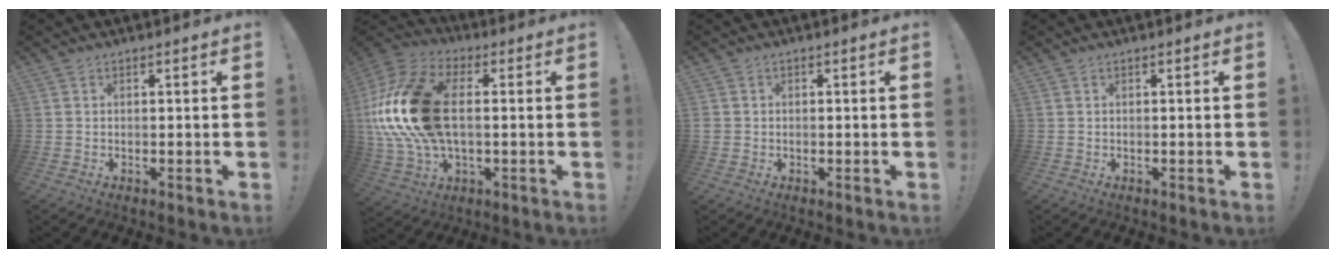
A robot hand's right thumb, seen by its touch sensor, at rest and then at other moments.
{"total": 23.0, "force": [1.4, 13.8, 18.3], "torque": [-0.349, 0.015, 0.034]}
{"total": 1.2, "force": [-0.3, 1.1, 0.3], "torque": [-0.007, 0.004, -0.006]}
{"total": 0.0}